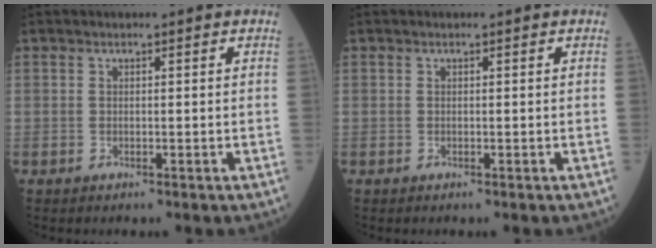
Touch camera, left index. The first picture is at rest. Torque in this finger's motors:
{"motor_torque": [0.00, 0.00, 0.00, -0.01]}